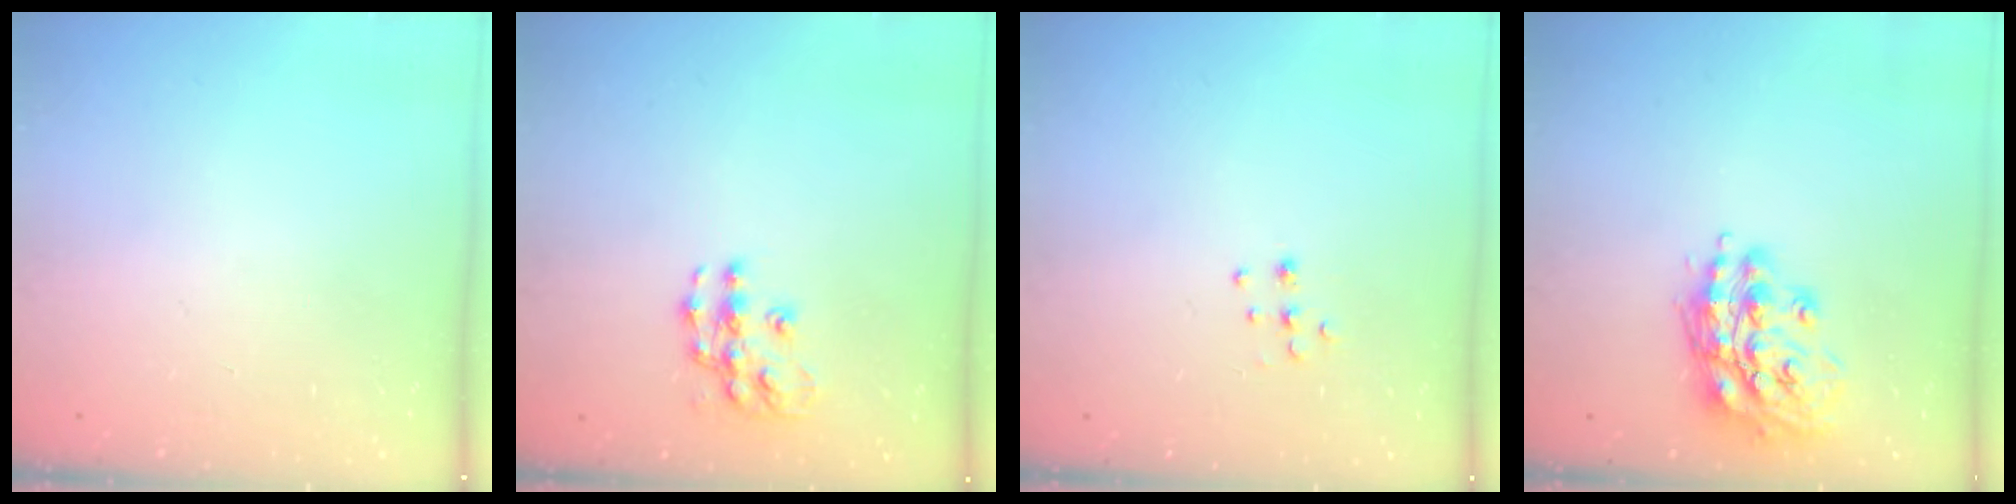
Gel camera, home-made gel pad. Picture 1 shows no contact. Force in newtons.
{"total": 10.4, "press": 10.4, "slide": 0.5}
{"total": 7.0, "press": 6.9, "slide": 0.6}
{"total": 14.9, "press": 14.9, "slide": 1.6}